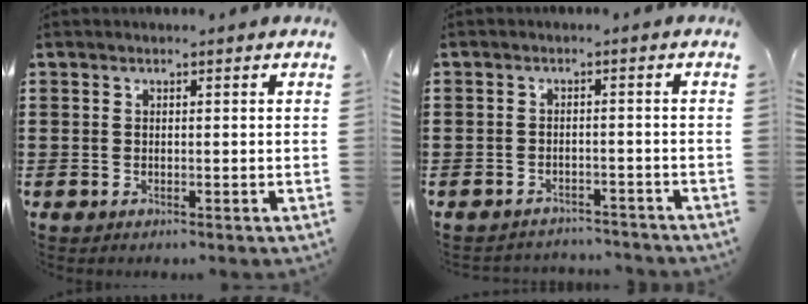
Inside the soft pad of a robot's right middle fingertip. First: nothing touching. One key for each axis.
{"total": 2.6, "fx": -2.5, "fy": 0.5, "fz": -0.4, "tx": 0.000, "ty": 0.002, "tz": -0.058}